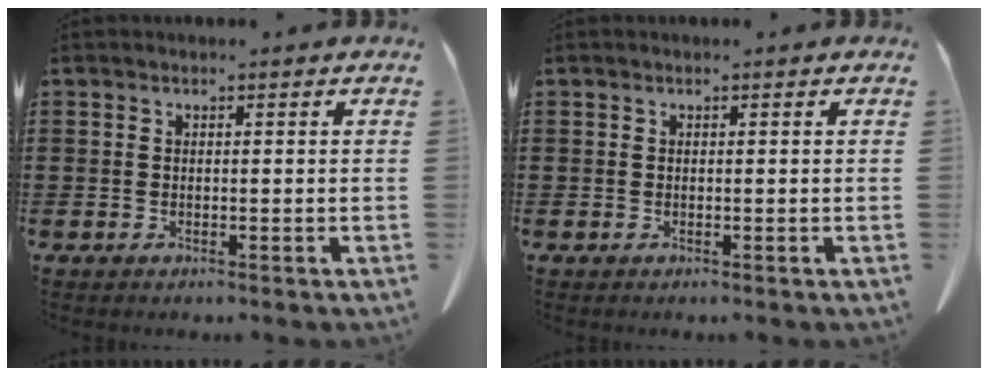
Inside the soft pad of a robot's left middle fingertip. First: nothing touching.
{"total": 0.0}